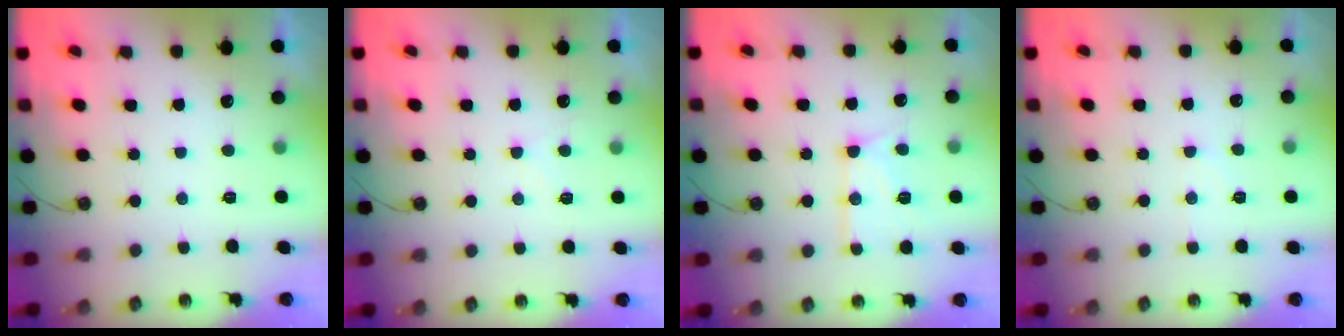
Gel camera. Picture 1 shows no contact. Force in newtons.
{"total": 4.8, "press": 4.8, "slide": 0.6}
{"total": 13.0, "press": 12.9, "slide": 1.1}
{"total": 6.2, "press": 6.1, "slide": 1.0}